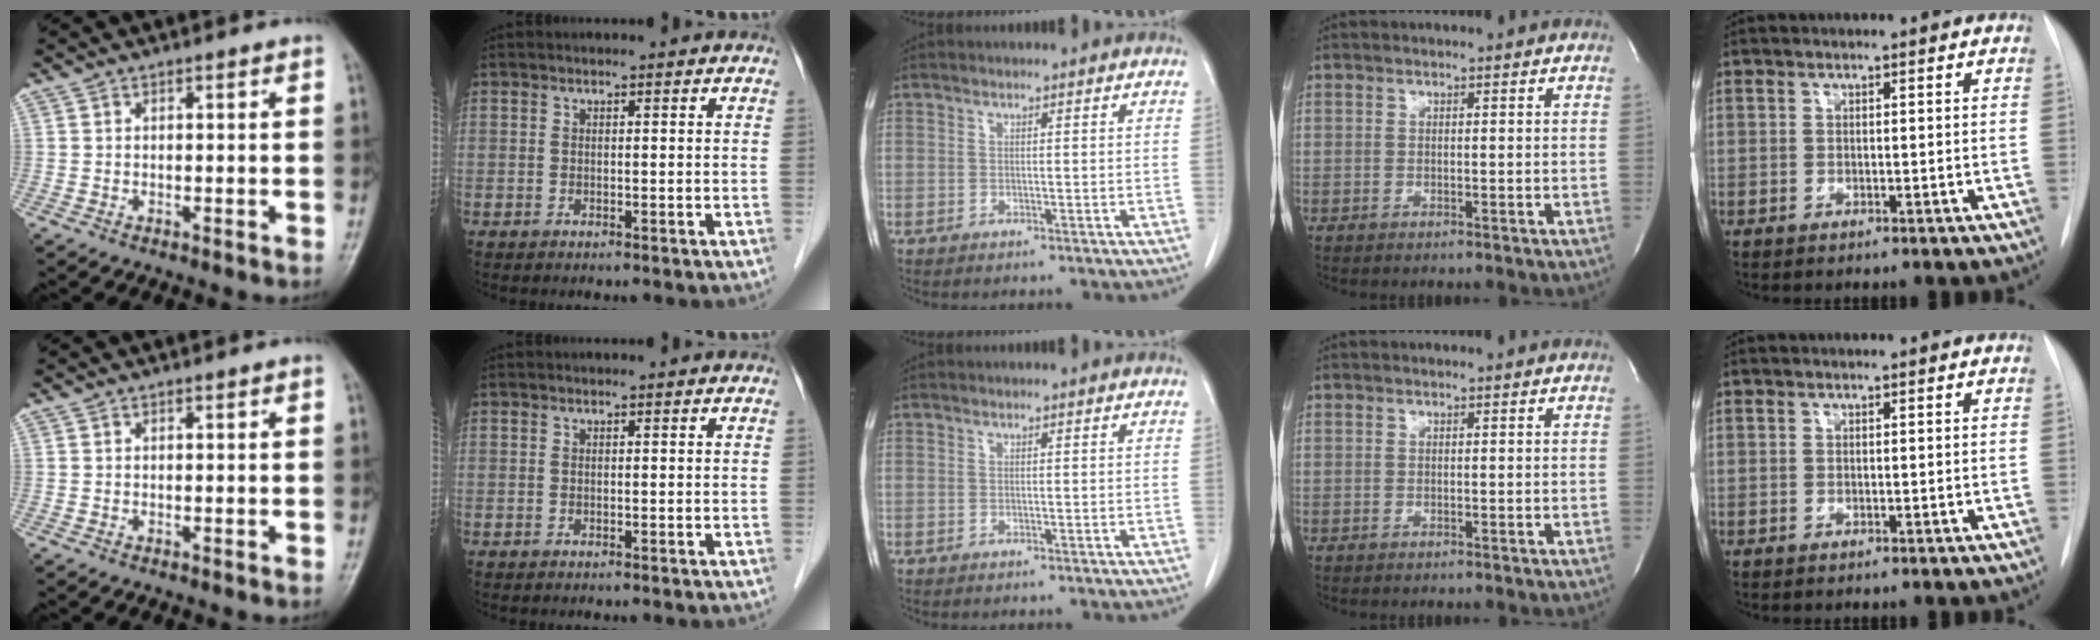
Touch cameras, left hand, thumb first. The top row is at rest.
{}